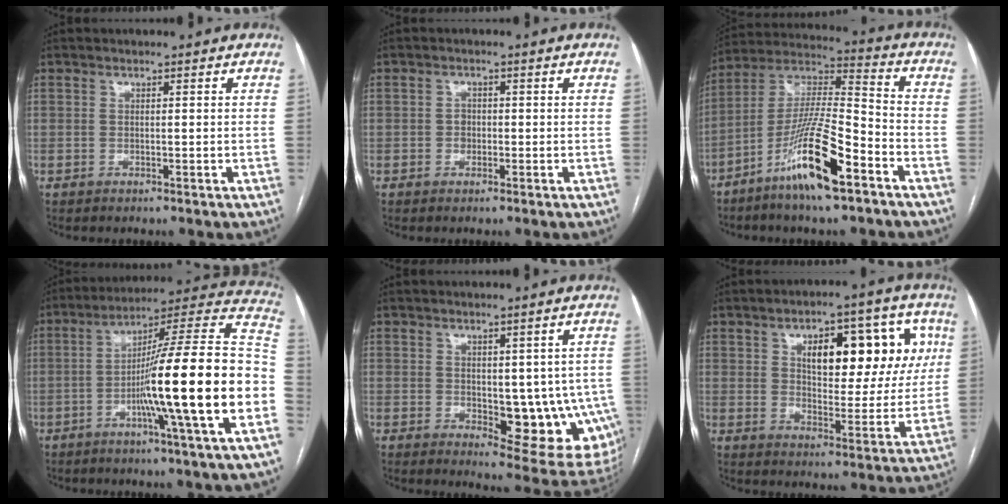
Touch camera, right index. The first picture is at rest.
{"total": 1.5, "force": [-0.2, 1.3, 0.7], "torque": [-0.009, 0.005, -0.003]}
{"total": 15.6, "force": [-8.5, 1.6, 13.0], "torque": [-0.254, -0.017, -0.156]}
{"total": 22.4, "force": [-5.7, -1.3, 21.7], "torque": [-0.275, 0.008, -0.103]}
{"total": 12.4, "force": [-1.7, 5.3, 11.1], "torque": [-0.101, -0.002, -0.006]}
{"total": 15.6, "force": [5.4, 7.0, 12.9], "torque": [-0.163, 0.028, 0.081]}